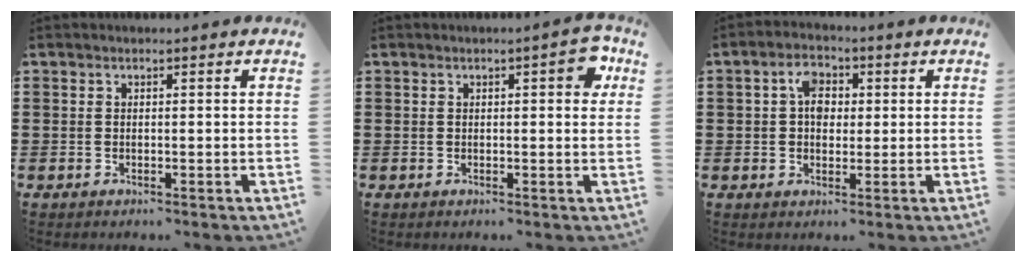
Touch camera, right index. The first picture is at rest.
{"total": 3.3, "force": [0.9, 0.9, 3.0], "torque": [-0.037, -0.004, 0.009]}
{"total": 4.7, "force": [1.0, 3.3, 3.2], "torque": [-0.065, 0.011, 0.013]}